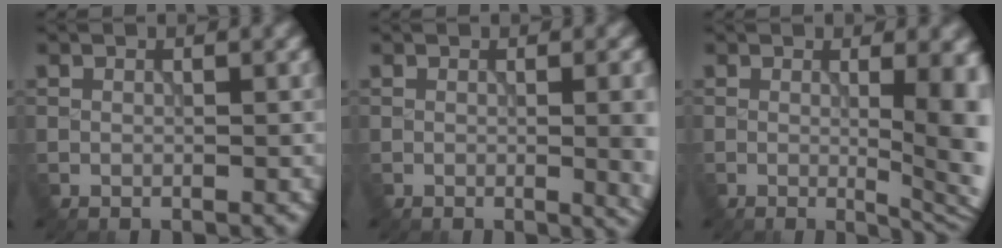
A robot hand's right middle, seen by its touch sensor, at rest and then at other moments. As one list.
[{"total": 4.2, "force": [-0.2, 1.1, 4.0], "torque": [-0.041, -0.008, -0.001]}, {"total": 7.2, "force": [0.3, 2.2, 6.9], "torque": [-0.067, -0.010, 0.008]}]